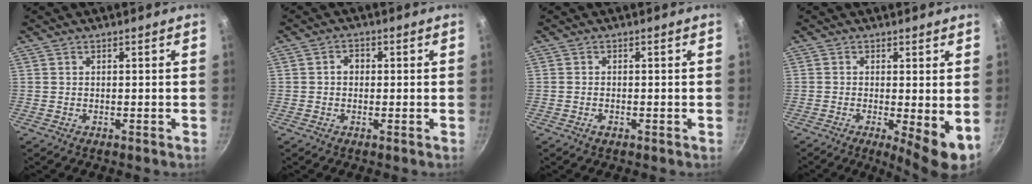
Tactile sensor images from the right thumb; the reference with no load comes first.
{"total": 2.4, "force": [0.0, 2.0, 1.3], "torque": [-0.009, 0.008, -0.003]}
{"total": 1.2, "force": [-0.6, 0.6, 0.8], "torque": [-0.016, 0.001, -0.013]}
{"total": 7.0, "force": [-0.9, 2.0, 6.7], "torque": [-0.089, -0.010, -0.008]}